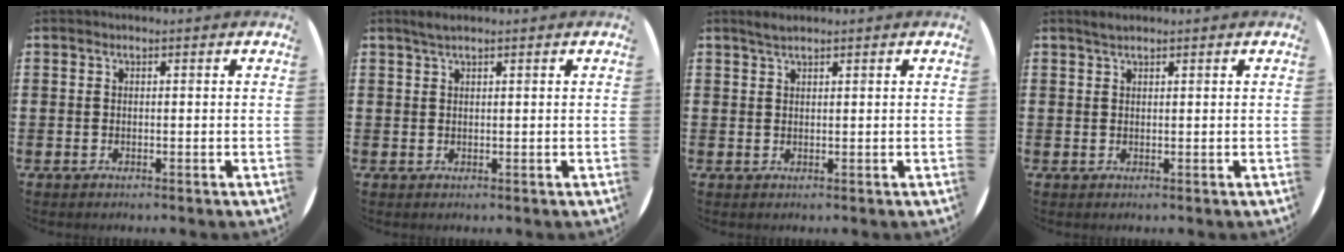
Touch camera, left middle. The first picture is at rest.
{"total": 1.3, "force": [1.1, 0.1, 0.8], "torque": [-0.015, 0.003, 0.019]}
{"total": 1.3, "force": [1.2, 0.1, 0.5], "torque": [-0.010, 0.003, 0.021]}
{"total": 1.1, "force": [1.0, 0.1, 0.4], "torque": [-0.007, 0.004, 0.017]}